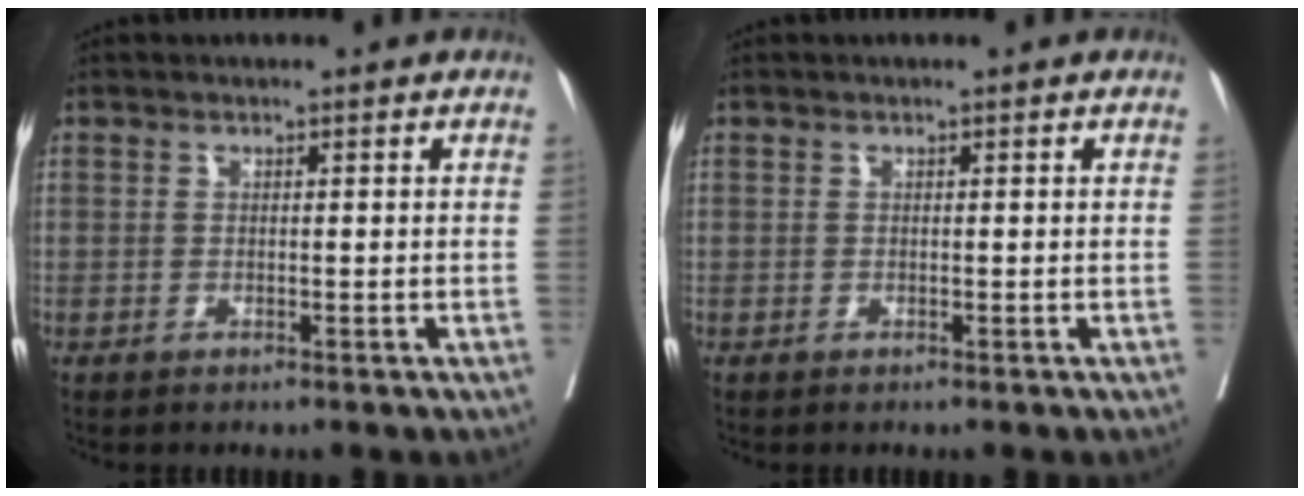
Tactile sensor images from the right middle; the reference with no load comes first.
{"total": 0.0}